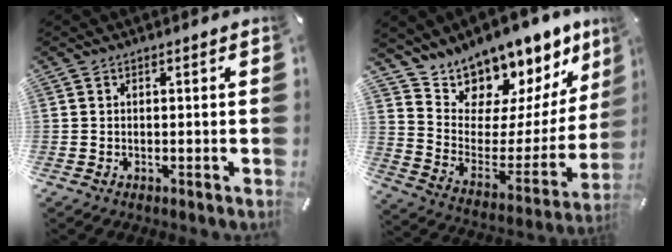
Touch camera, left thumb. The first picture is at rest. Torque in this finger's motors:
{"motor_torque": [3.31, 1.71, 1.58, -1.19, 0.42]}